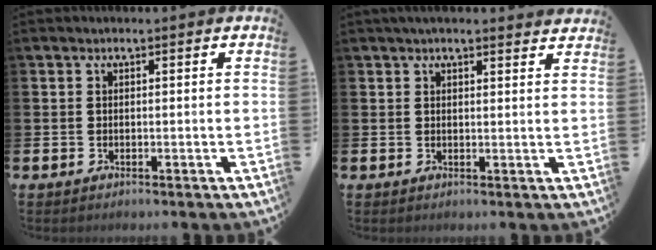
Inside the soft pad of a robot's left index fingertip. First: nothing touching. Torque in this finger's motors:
{"motor_torque": [1.04, -1.10, 0.19, 0.07]}